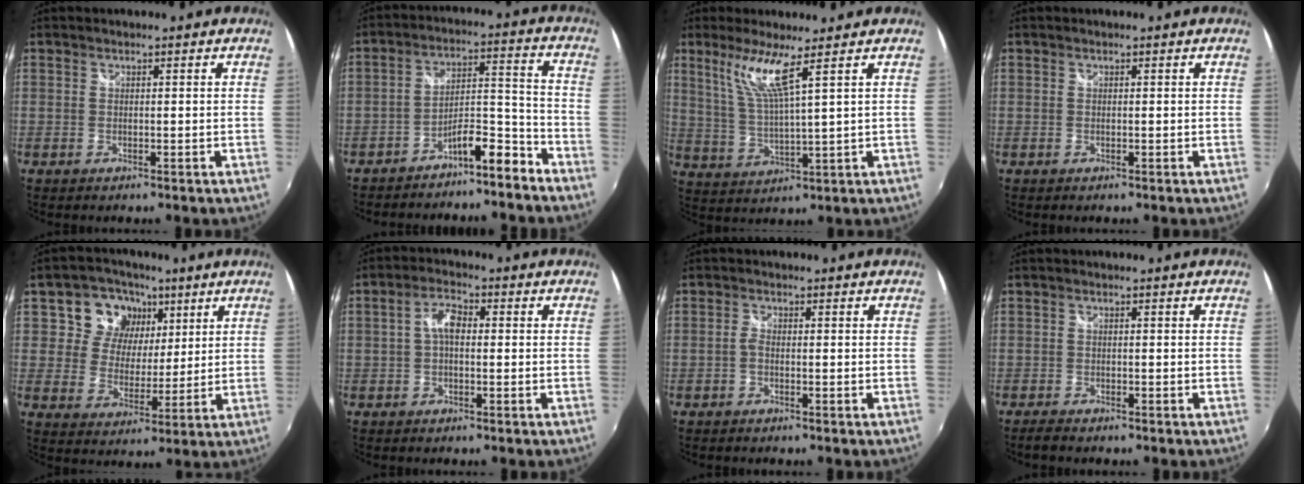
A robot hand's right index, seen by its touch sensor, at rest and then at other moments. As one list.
[{"total": 7.9, "force": [-6.6, 1.3, 4.2], "torque": [-0.069, 0.033, -0.105]}, {"total": 7.6, "force": [4.6, -0.4, 6.0], "torque": [-0.118, -0.005, 0.100]}, {"total": 0.0}, {"total": 10.3, "force": [4.7, 8.5, 3.3], "torque": [-0.064, 0.011, 0.075]}, {"total": 4.0, "force": [0.0, 2.1, 3.4], "torque": [-0.065, 0.015, -0.001]}, {"total": 1.2, "force": [-0.5, 0.5, 1.0], "torque": [-0.023, 0.003, -0.012]}, {"total": 2.2, "force": [-2.0, 0.4, 0.9], "torque": [-0.025, -0.009, -0.037]}]